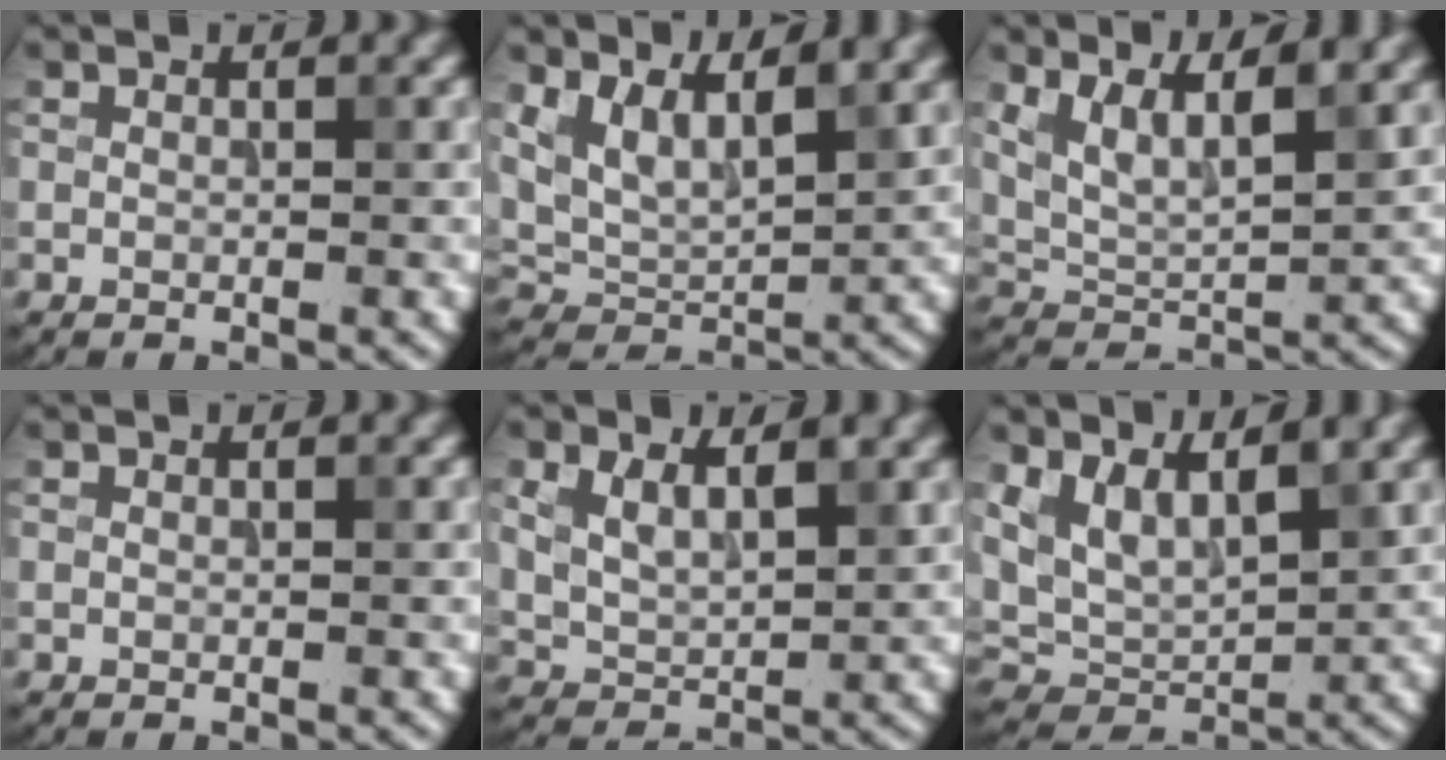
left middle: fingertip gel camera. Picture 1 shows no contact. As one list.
[{"total": 6.6, "force": [3.2, 3.3, 4.8], "torque": [-0.101, -0.006, 0.063]}, {"total": 5.9, "force": [3.6, 2.0, 4.3], "torque": [-0.083, 0.002, 0.068]}, {"total": 0.0}, {"total": 4.4, "force": [2.0, 2.5, 3.0], "torque": [-0.073, -0.005, 0.042]}, {"total": 6.0, "force": [2.6, 3.3, 4.3], "torque": [-0.093, -0.011, 0.051]}]